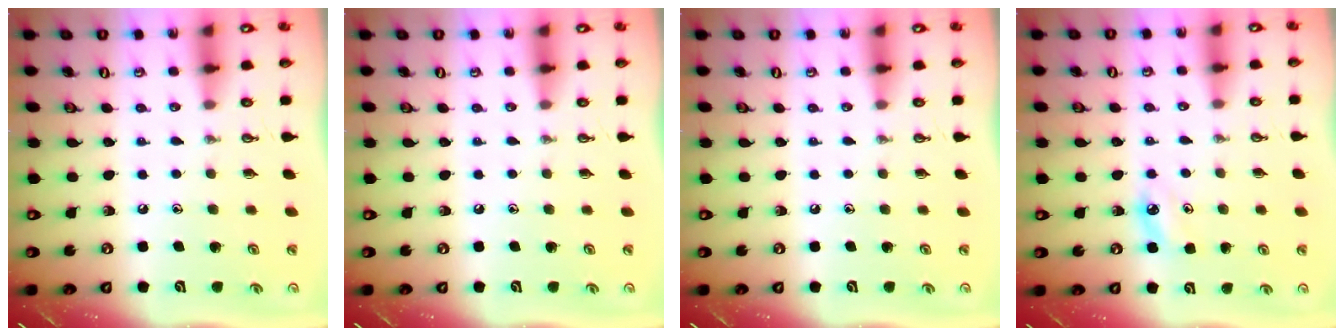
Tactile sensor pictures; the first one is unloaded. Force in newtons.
{"total": 0.0}
{"total": 0.0}
{"total": 5.1, "press": 5.1, "slide": 0.6}